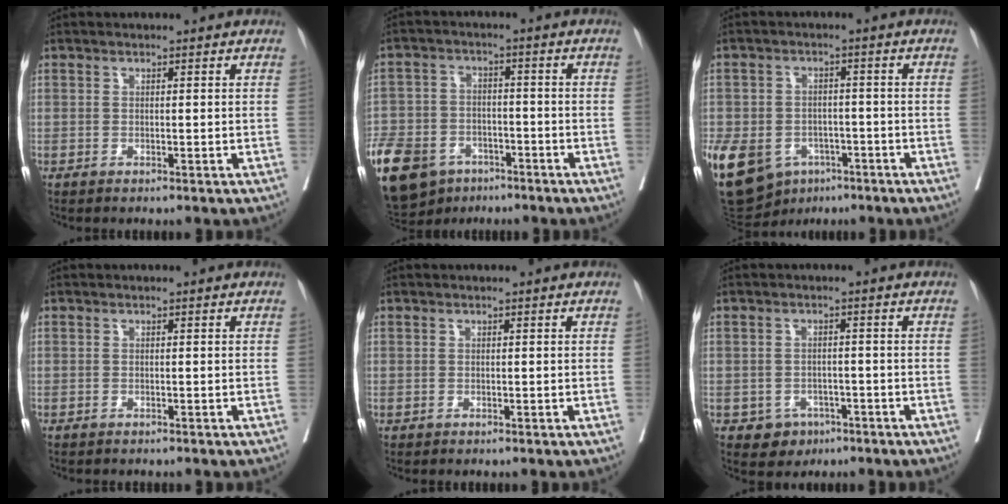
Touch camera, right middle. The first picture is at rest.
{"total": 21.0, "force": [-12.3, 13.7, 10.1], "torque": [-0.303, -0.025, -0.197]}
{"total": 23.7, "force": [-10.6, 17.9, 11.4], "torque": [-0.345, -0.019, -0.154]}
{"total": 0.6, "force": [-0.6, 0.2, 0.1], "torque": [-0.009, -0.001, -0.012]}
{"total": 0.0}
{"total": 3.6, "force": [-1.8, 3.0, 0.6], "torque": [-0.005, 0.009, -0.020]}